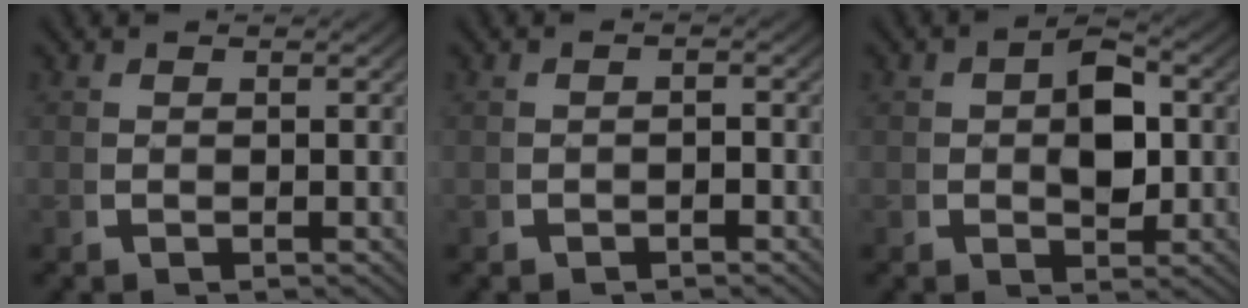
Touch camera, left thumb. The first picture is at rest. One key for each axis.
{"total": 0.7, "fx": -0.7, "fy": 0.3, "fz": 0.1, "tx": 0.005, "ty": 0.002, "tz": -0.015}
{"total": 4.3, "fx": 0.1, "fy": 2.8, "fz": 3.2, "tx": -0.043, "ty": -0.010, "tz": 0.005}